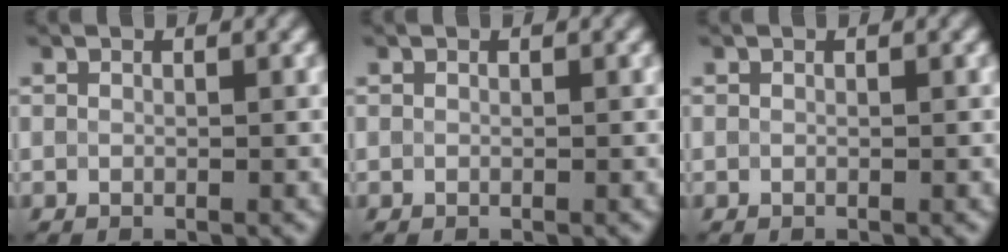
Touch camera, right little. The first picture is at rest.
{"total": 0.0}
{"total": 0.0}